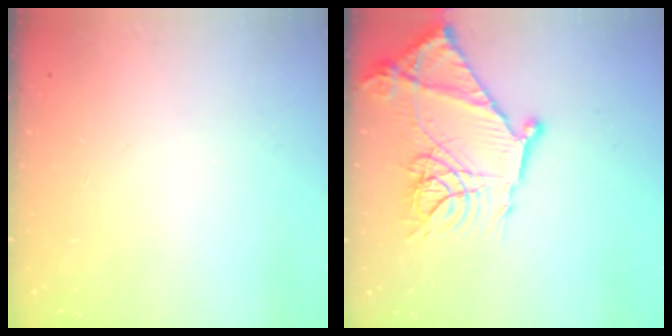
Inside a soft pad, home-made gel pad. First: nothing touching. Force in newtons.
{"total": 21.3, "press": 21.2, "slide": 1.6}